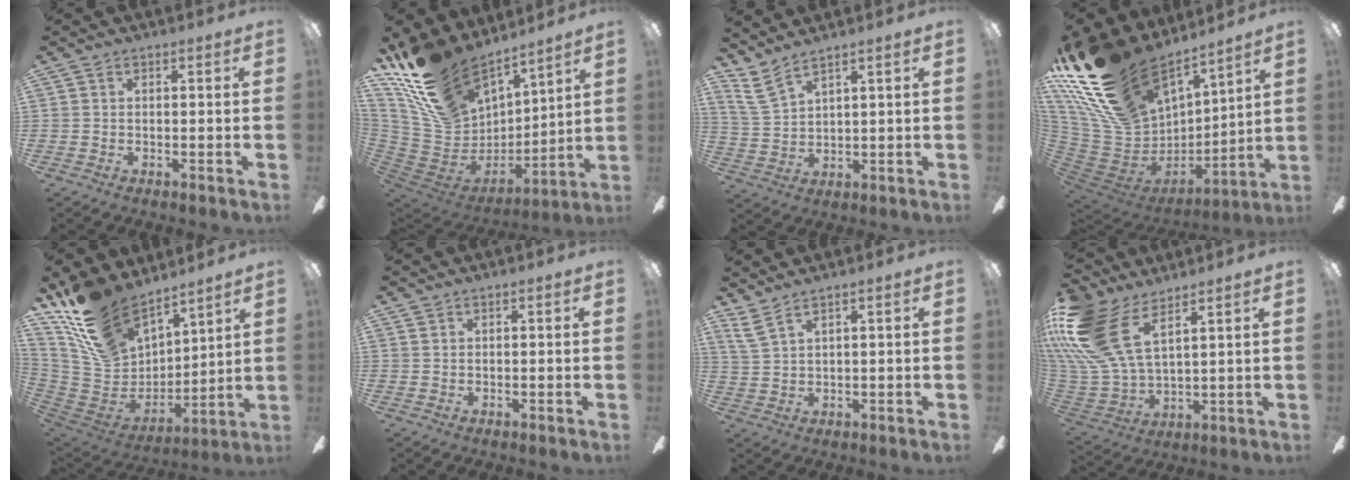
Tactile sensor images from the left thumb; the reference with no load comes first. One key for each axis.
{"total": 22.3, "fx": 17.0, "fy": 11.0, "fz": 9.4, "tx": -0.220, "ty": -0.109, "tz": 0.324}
{"total": 6.9, "fx": 5.4, "fy": 2.3, "fz": 3.5, "tx": -0.080, "ty": -0.020, "tz": 0.106}
{"total": 27.7, "fx": 20.0, "fy": 13.6, "fz": 13.4, "tx": -0.289, "ty": -0.130, "tz": 0.389}
{"total": 20.6, "fx": 15.4, "fy": 10.2, "fz": 9.1, "tx": -0.208, "ty": -0.086, "tz": 0.292}
{"total": 1.0, "fx": 0.8, "fy": 0.6, "fz": 0.0, "tx": 0.000, "ty": 0.002, "tz": 0.014}
{"total": 4.4, "fx": 3.2, "fy": 1.2, "fz": 2.7, "tx": -0.060, "ty": -0.011, "tz": 0.061}
{"total": 21.7, "fx": 11.1, "fy": 11.7, "fz": 14.6, "tx": -0.334, "ty": -0.048, "tz": 0.207}